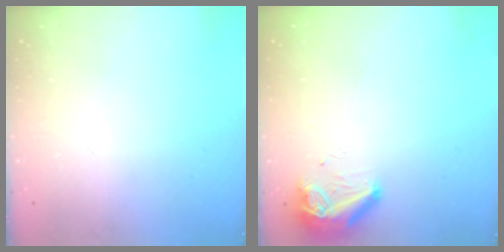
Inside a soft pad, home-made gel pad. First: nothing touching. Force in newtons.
{"total": 8.3, "press": 8.3, "slide": 0.9}